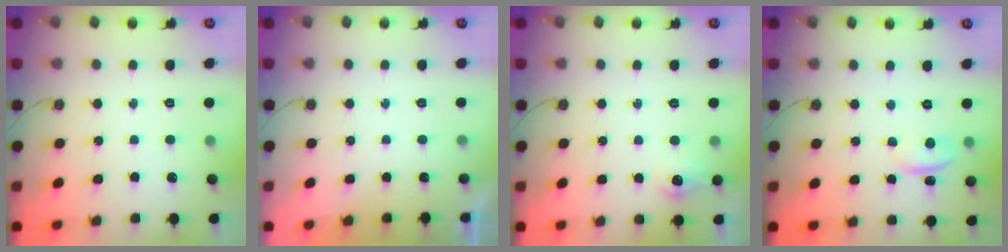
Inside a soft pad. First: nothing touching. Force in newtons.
{"total": 0.0}
{"total": 7.1, "press": 7.1, "slide": 0.5}
{"total": 2.2, "press": 1.7, "slide": 1.5}